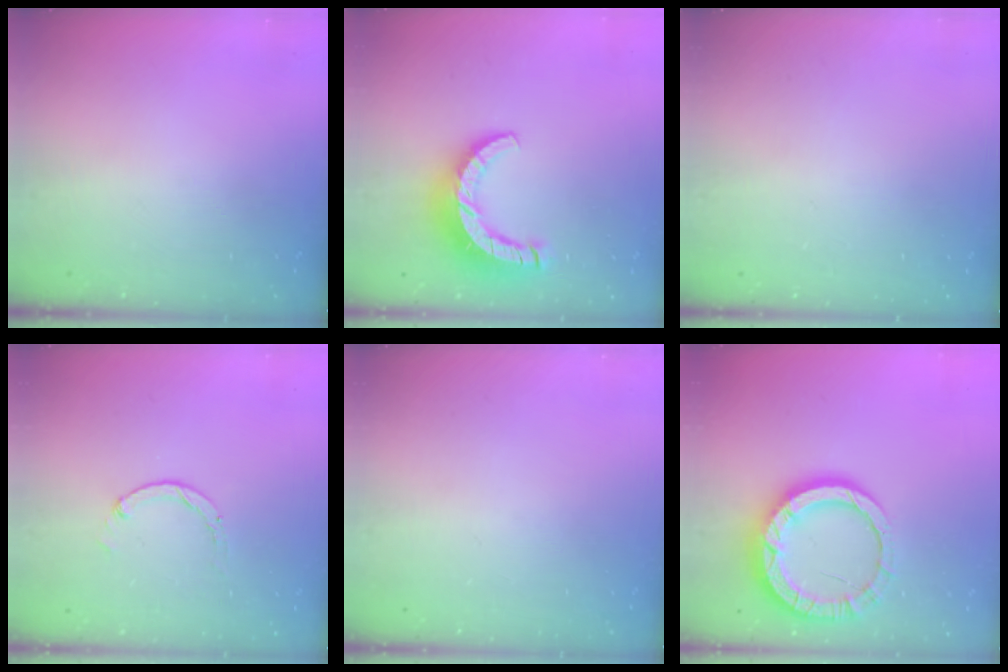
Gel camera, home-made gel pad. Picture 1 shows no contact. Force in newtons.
{"total": 11.4, "press": 11.3, "slide": 1.1}
{"total": 2.6, "press": 2.6, "slide": 0.2}
{"total": 1.3, "press": 1.2, "slide": 0.2}
{"total": 0.0}
{"total": 15.1, "press": 15.1, "slide": 1.4}